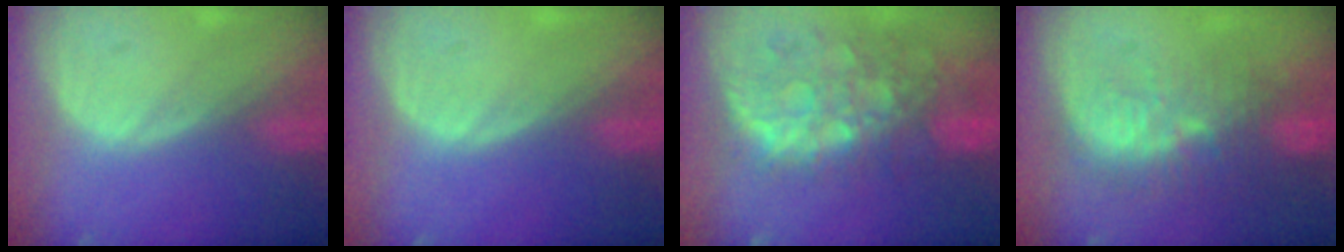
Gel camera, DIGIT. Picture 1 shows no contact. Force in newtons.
{"total": 0.0}
{"total": 11.2, "press": 9.8, "slide": 5.6}
{"total": 9.8, "press": 9.0, "slide": 3.8}